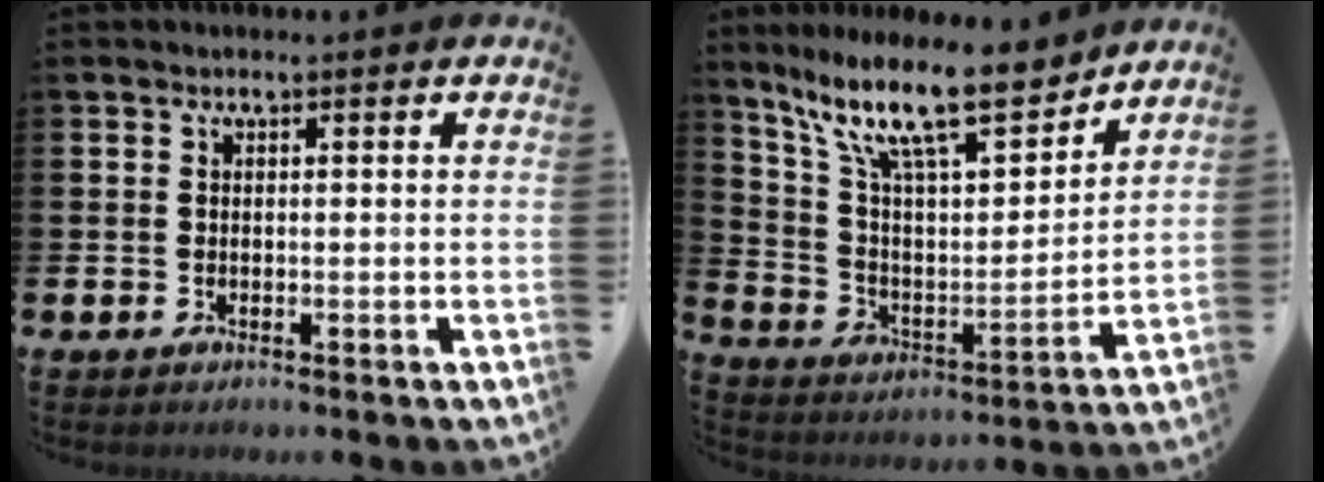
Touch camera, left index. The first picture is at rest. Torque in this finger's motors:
{"motor_torque": [0.97, -1.17, 1.05, 0.21]}